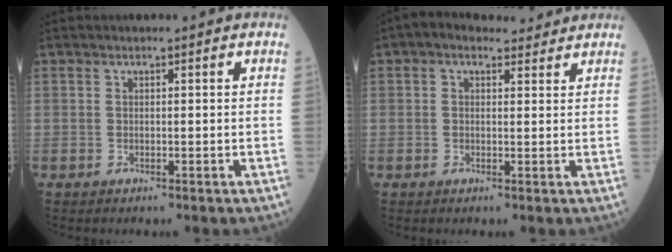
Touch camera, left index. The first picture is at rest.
{"total": 4.6, "force": [3.4, 2.4, 1.9], "torque": [-0.031, 0.029, 0.054]}